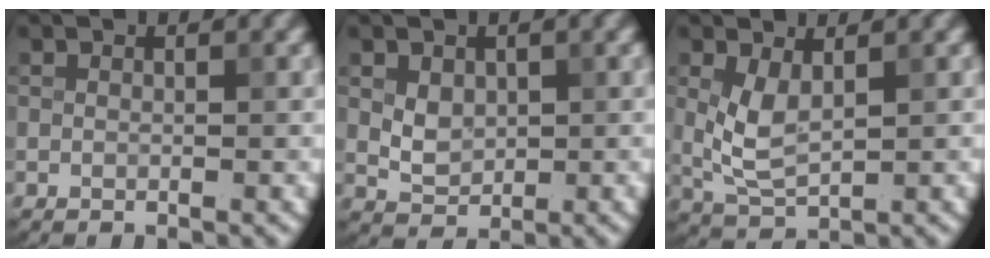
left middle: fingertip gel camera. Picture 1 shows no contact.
{"total": 2.3, "force": [0.4, 1.7, 1.4], "torque": [-0.025, -0.003, 0.012]}
{"total": 3.2, "force": [0.9, 1.6, 2.7], "torque": [-0.064, -0.006, 0.023]}